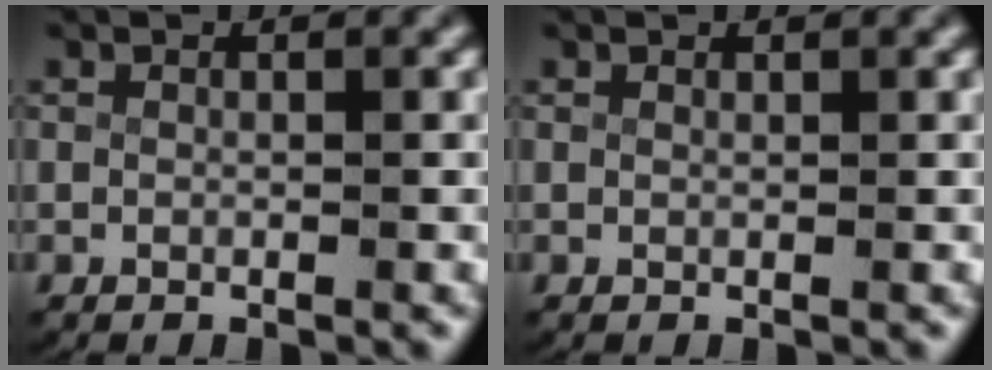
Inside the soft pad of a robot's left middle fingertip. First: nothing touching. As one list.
[{"total": 0.0}]